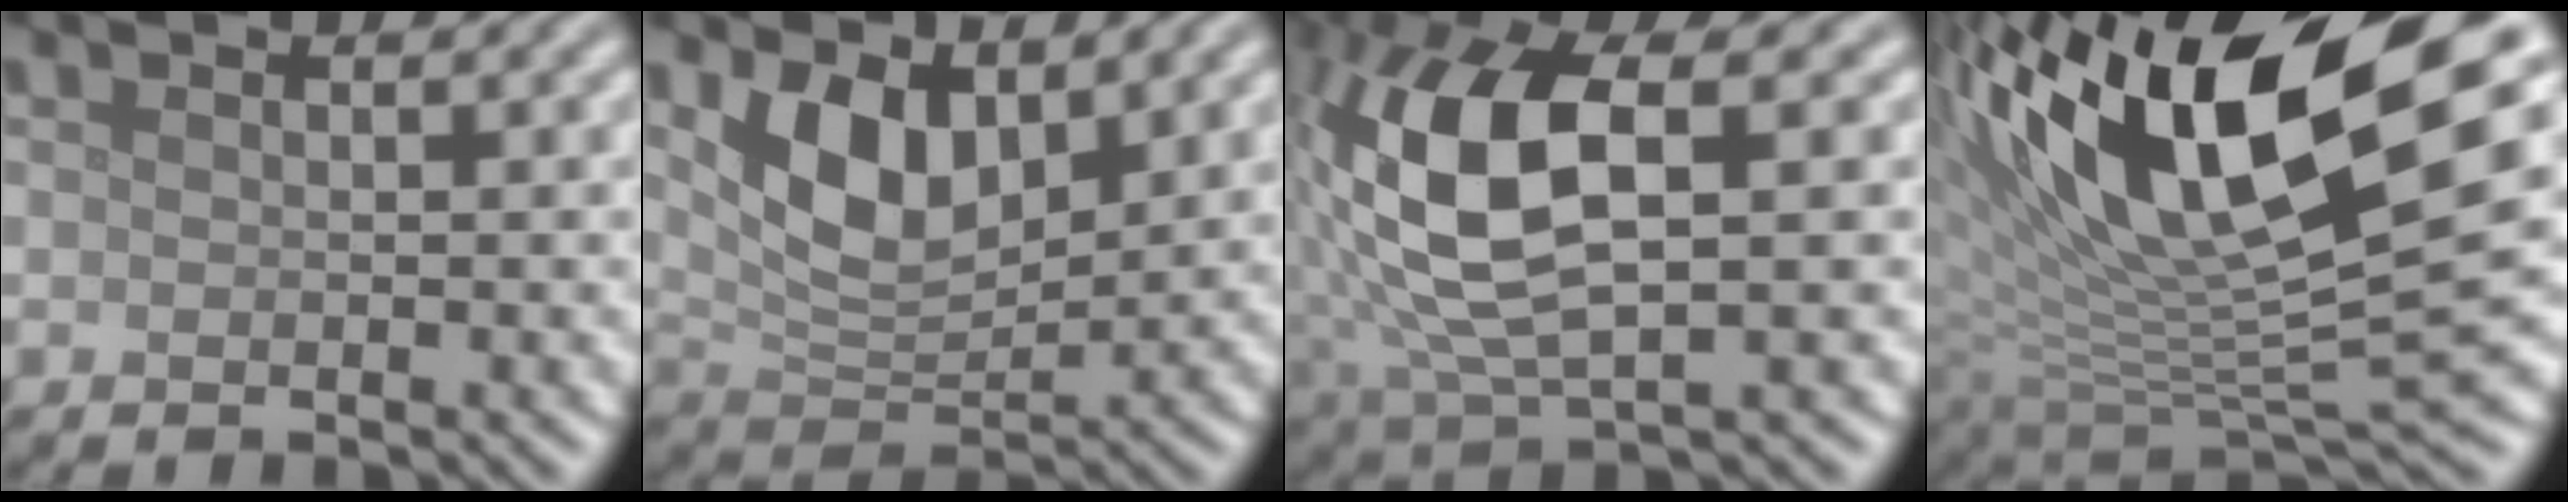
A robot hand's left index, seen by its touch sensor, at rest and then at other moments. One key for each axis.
{"total": 5.6, "fx": 2.4, "fy": 2.8, "fz": 4.2, "tx": -0.087, "ty": -0.010, "tz": 0.050}
{"total": 10.8, "fx": 1.4, "fy": 4.4, "fz": 9.8, "tx": -0.214, "ty": 0.008, "tz": 0.026}
{"total": 16.0, "fx": 6.3, "fy": 5.5, "fz": 13.6, "tx": -0.260, "ty": 0.017, "tz": 0.105}